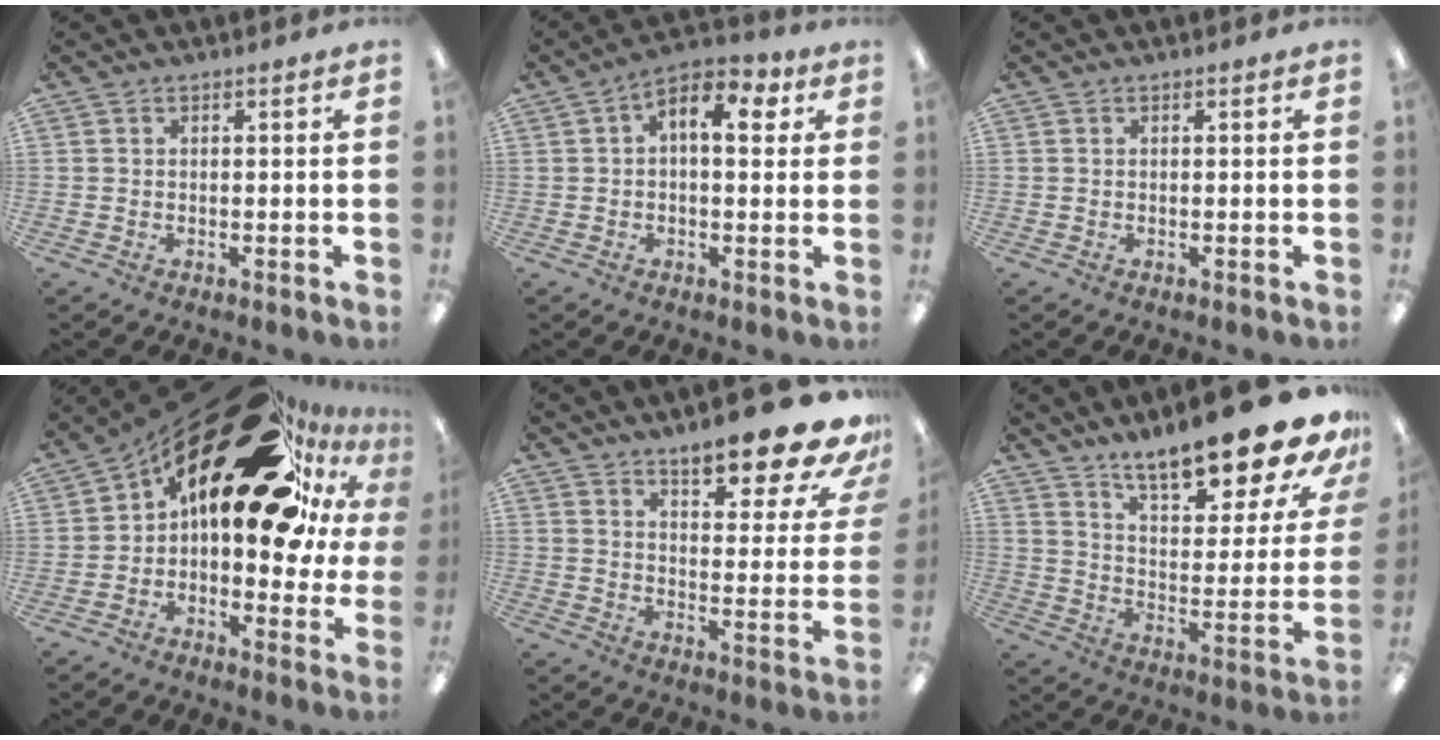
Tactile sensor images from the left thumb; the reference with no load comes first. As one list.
[{"total": 9.2, "force": [2.9, 4.6, 7.4], "torque": [-0.111, -0.001, 0.045]}, {"total": 0.0}, {"total": 27.8, "force": [13.5, 12.8, 20.7], "torque": [-0.282, -0.086, 0.244]}, {"total": 15.5, "force": [12.5, 3.3, 8.6], "torque": [-0.113, -0.093, 0.204]}, {"total": 20.0, "force": [16.6, 4.4, 10.2], "torque": [-0.147, -0.124, 0.273]}]